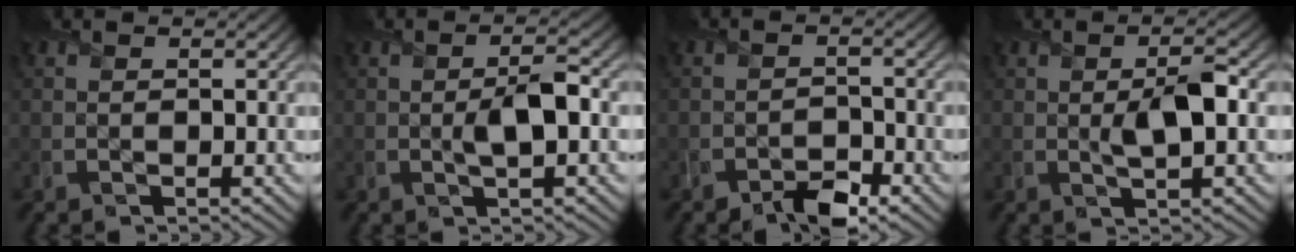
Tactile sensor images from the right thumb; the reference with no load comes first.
{"total": 3.7, "force": [-0.2, 1.1, 3.5], "torque": [-0.065, 0.005, -0.005]}
{"total": 3.7, "force": [-2.6, 1.7, 2.0], "torque": [-0.028, 0.000, -0.050]}
{"total": 4.1, "force": [0.2, 1.2, 3.9], "torque": [-0.070, 0.003, 0.003]}